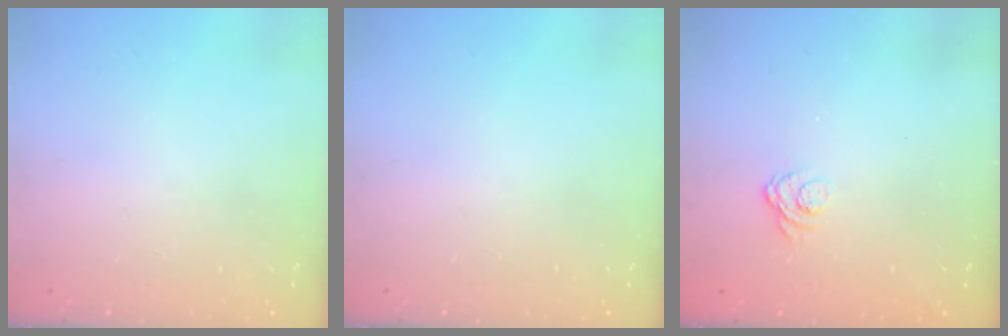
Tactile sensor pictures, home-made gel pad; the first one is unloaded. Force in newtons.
{"total": 0.0}
{"total": 5.1, "press": 4.9, "slide": 1.3}